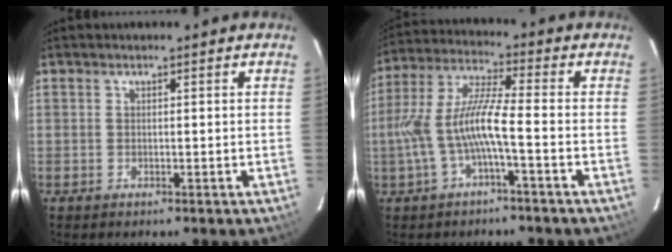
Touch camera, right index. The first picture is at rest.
{"total": 9.8, "force": [-2.9, 1.2, 9.2], "torque": [-0.204, 0.008, -0.049]}